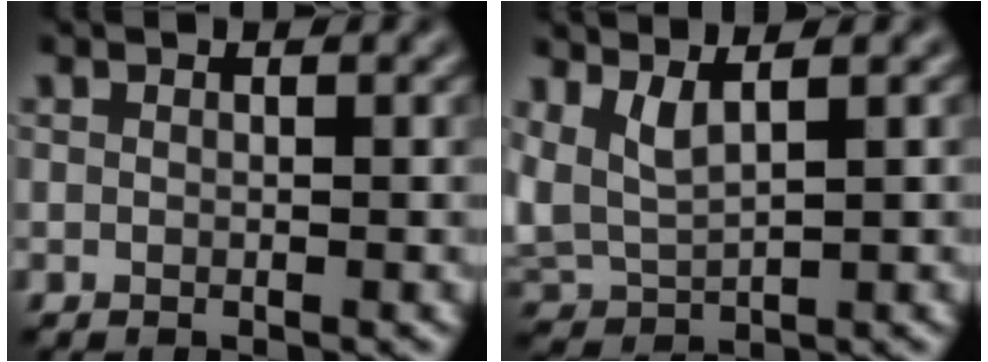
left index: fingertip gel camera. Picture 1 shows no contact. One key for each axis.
{"total": 3.0, "fx": 1.7, "fy": 1.0, "fz": 2.2, "tx": -0.061, "ty": -0.001, "tz": 0.042}